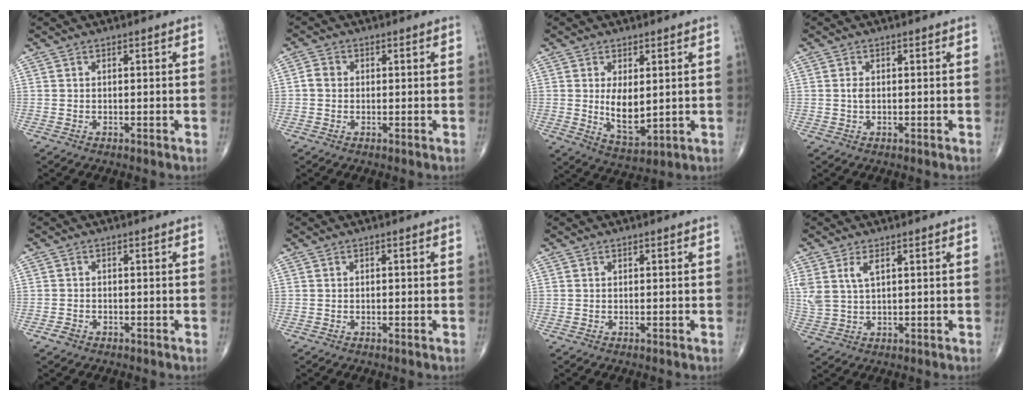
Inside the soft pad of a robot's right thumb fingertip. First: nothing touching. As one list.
[{"total": 2.2, "force": [0.0, 1.9, 1.1], "torque": [-0.017, 0.007, -0.004]}, {"total": 7.3, "force": [0.6, 3.7, 6.3], "torque": [-0.091, -0.021, 0.024]}, {"total": 1.1, "force": [0.0, 0.6, 0.9], "torque": [-0.016, 0.001, -0.001]}, {"total": 1.4, "force": [-0.9, 1.0, 0.5], "torque": [-0.012, 0.006, -0.017]}, {"total": 0.0}, {"total": 0.0}, {"total": 4.9, "force": [2.1, 2.1, 3.8], "torque": [-0.092, -0.002, 0.052]}]